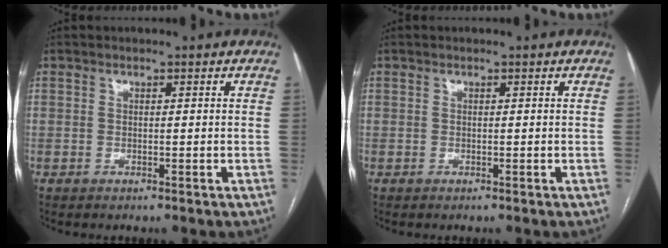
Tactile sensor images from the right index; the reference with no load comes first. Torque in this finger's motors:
{"motor_torque": [0.00, 0.00, -0.01, 0.00]}